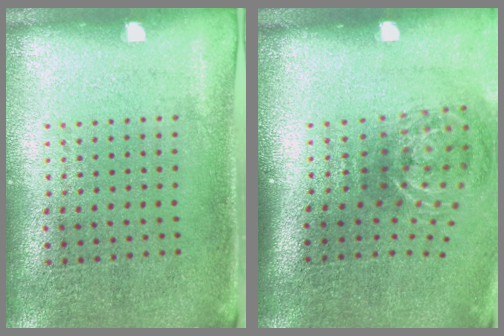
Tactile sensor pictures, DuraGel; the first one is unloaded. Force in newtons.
{"total": 2.1, "press": 1.3, "slide": 1.6}